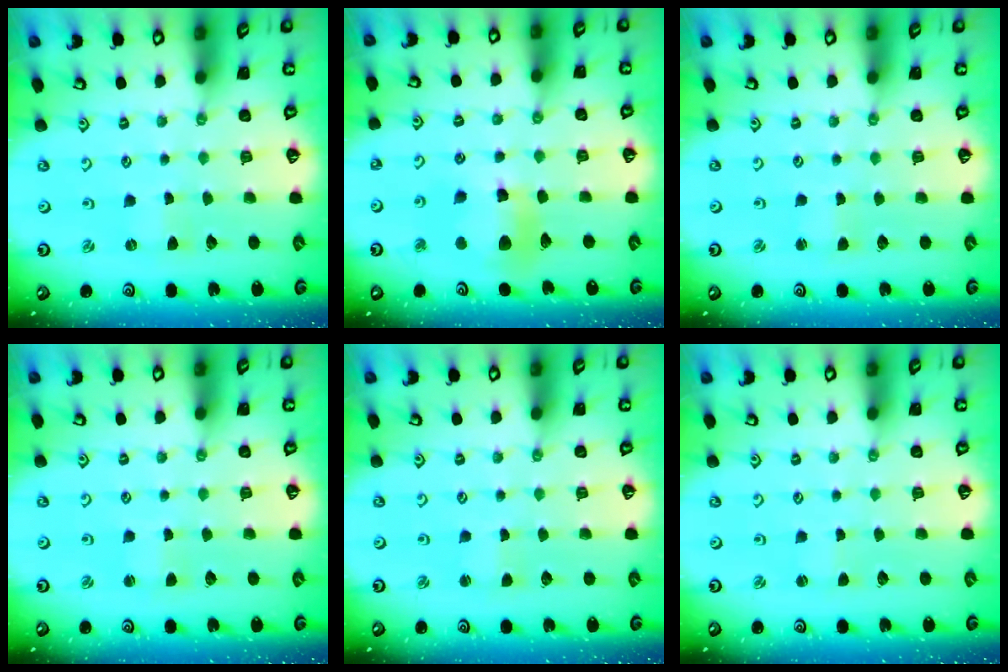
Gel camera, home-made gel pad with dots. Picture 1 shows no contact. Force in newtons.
{"total": 11.5, "press": 11.4, "slide": 1.5}
{"total": 1.0, "press": 1.0, "slide": 0.0}
{"total": 1.8, "press": 1.7, "slide": 0.4}
{"total": 1.4, "press": 1.3, "slide": 0.2}
{"total": 0.7, "press": 0.7, "slide": 0.2}